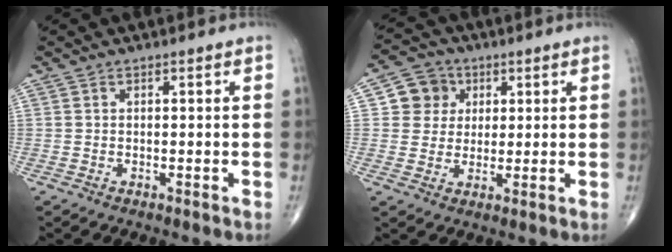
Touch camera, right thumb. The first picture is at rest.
{"total": 7.0, "force": [2.0, 6.6, 1.6], "torque": [0.010, 0.001, 0.029]}